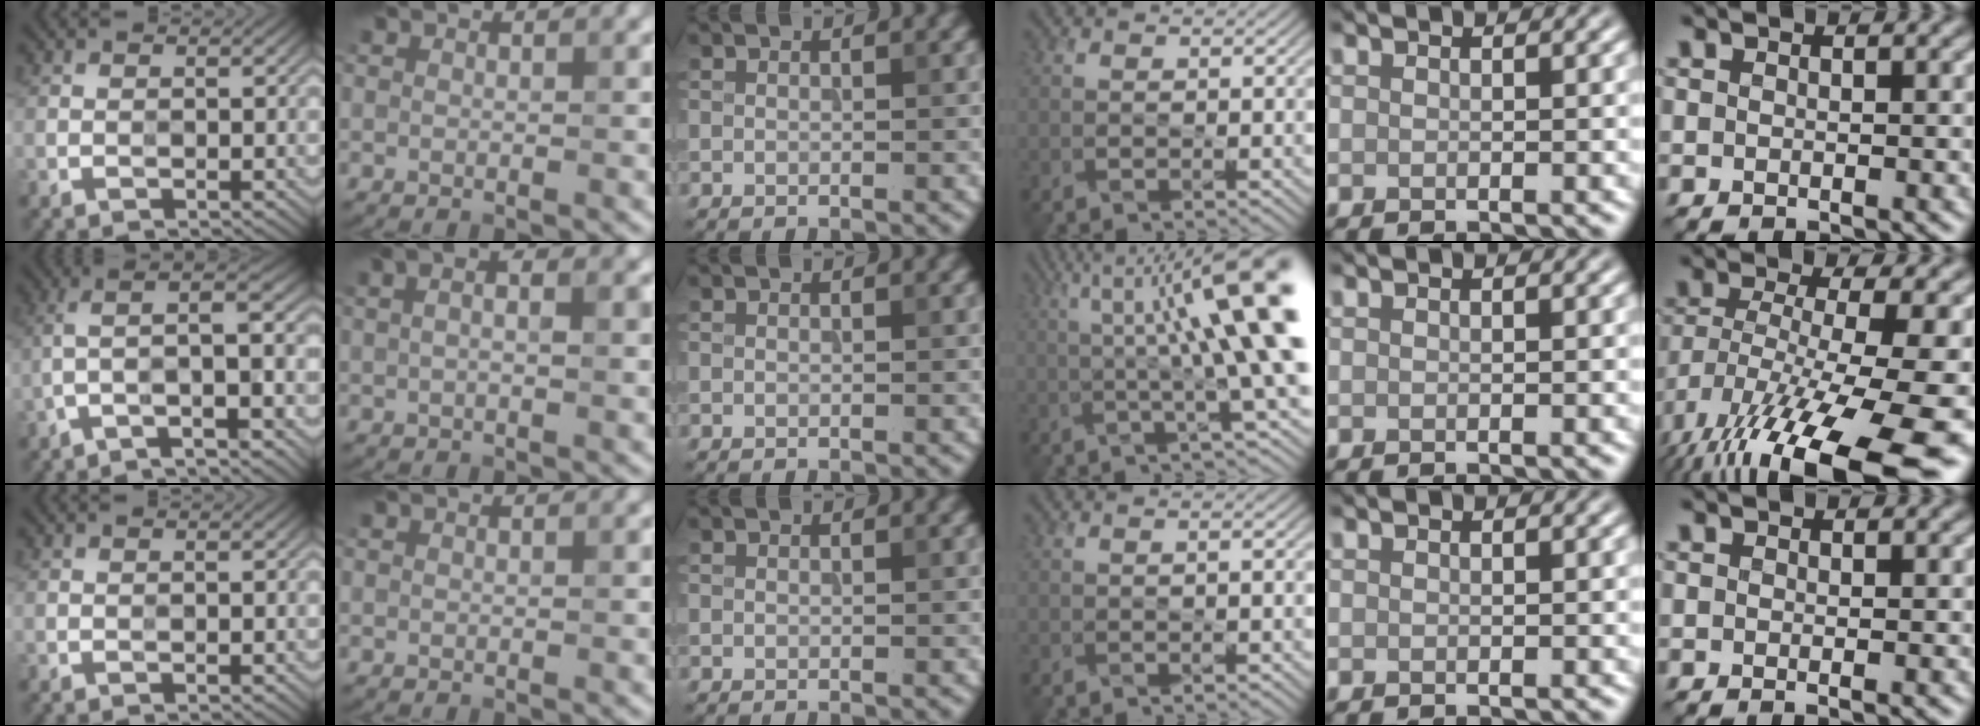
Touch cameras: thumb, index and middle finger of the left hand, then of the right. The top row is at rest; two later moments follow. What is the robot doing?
{"motion": "wipe", "object": "glass cup"}